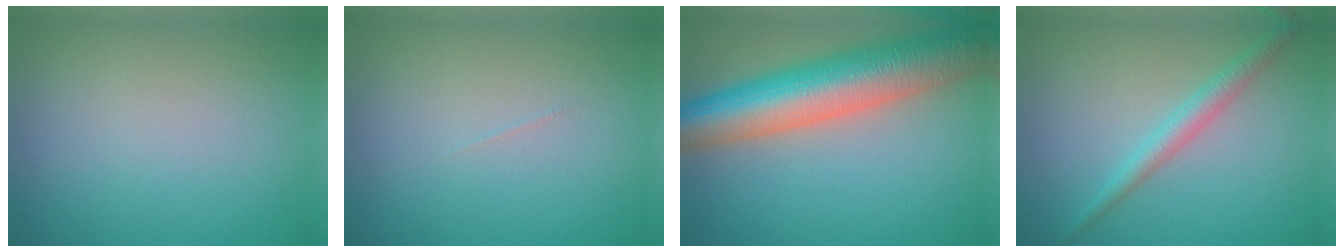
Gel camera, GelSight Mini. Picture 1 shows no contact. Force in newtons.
{"total": 0.0}
{"total": 11.8, "press": 11.7, "slide": 0.4}
{"total": 2.4, "press": 2.3, "slide": 0.2}